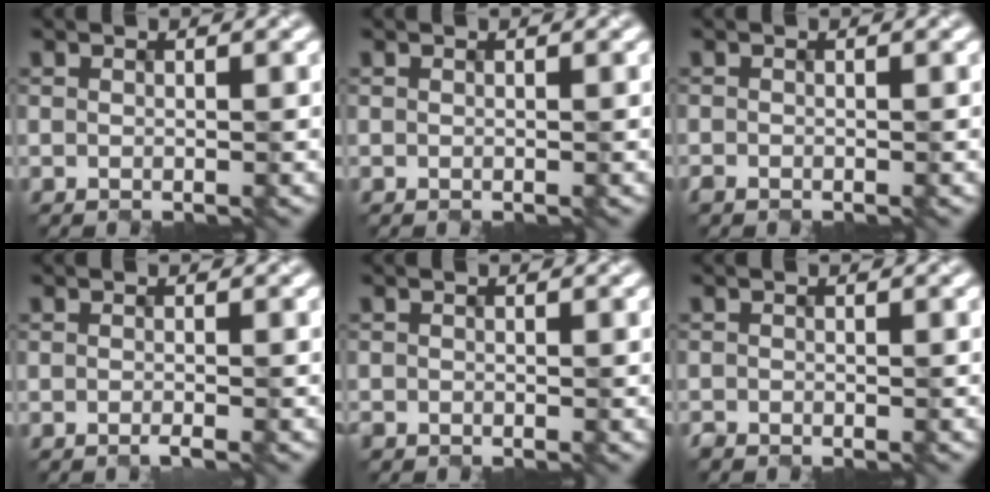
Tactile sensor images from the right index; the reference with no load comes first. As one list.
[{"total": 0.0}, {"total": 0.7, "force": [-0.5, 0.4, 0.3], "torque": [-0.006, -0.001, -0.010]}, {"total": 0.9, "force": [-0.6, 0.1, 0.7], "torque": [-0.010, -0.002, -0.013]}, {"total": 0.6, "force": [-0.5, 0.4, 0.1], "torque": [-0.001, 0.000, -0.010]}, {"total": 0.7, "force": [-0.7, 0.3, 0.0], "torque": [-0.002, 0.001, -0.014]}]